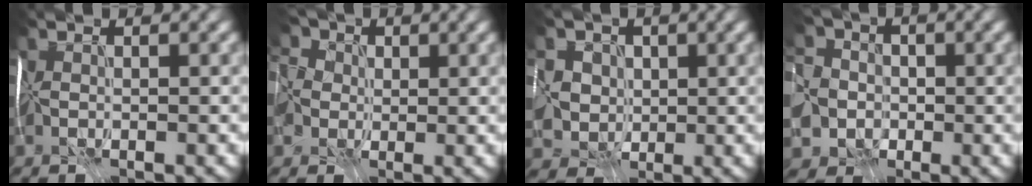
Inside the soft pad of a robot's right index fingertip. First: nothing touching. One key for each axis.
{"total": 9.8, "fx": 2.6, "fy": 7.0, "fz": 6.3, "tx": -0.131, "ty": 0.025, "tz": -0.006}
{"total": 5.8, "fx": 1.2, "fy": 5.0, "fz": 2.6, "tx": -0.048, "ty": 0.022, "tz": -0.004}
{"total": 10.0, "fx": -3.4, "fy": 8.5, "fz": 4.2, "tx": -0.089, "ty": -0.006, "tz": -0.086}